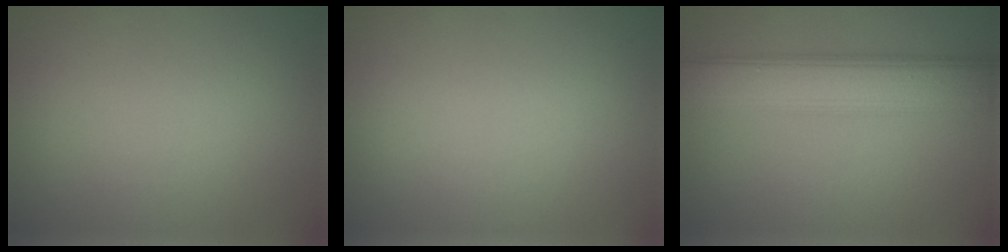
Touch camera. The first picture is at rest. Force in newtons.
{"total": 0.0}
{"total": 6.5, "press": 6.5, "slide": 0.1}